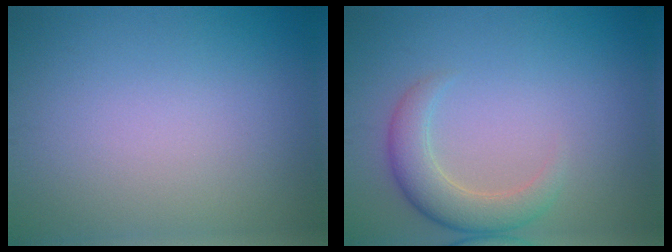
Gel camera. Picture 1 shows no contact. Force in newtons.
{"total": 3.9, "press": 3.9, "slide": 0.1}